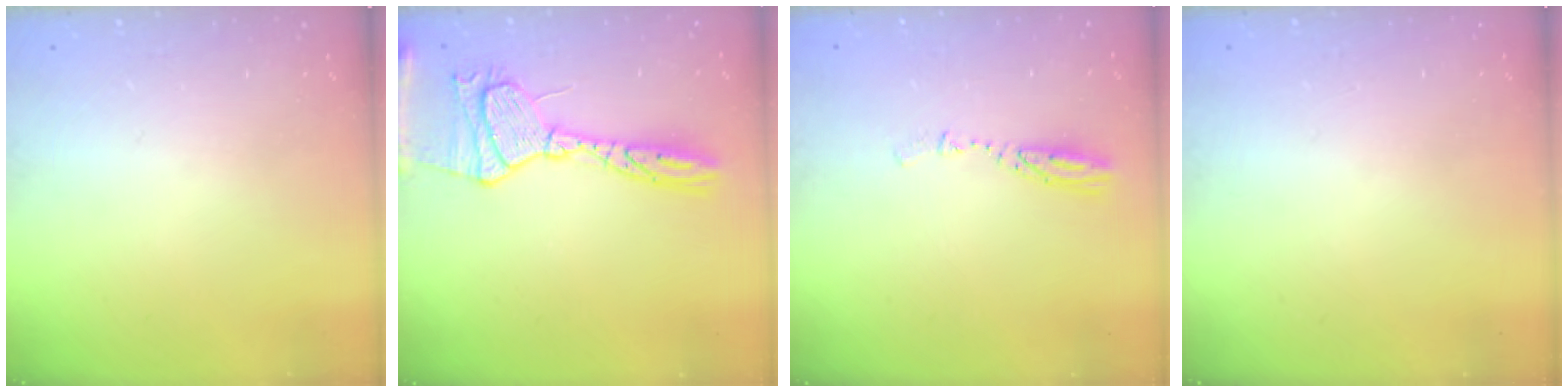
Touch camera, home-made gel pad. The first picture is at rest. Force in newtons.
{"total": 17.8, "press": 17.7, "slide": 1.5}
{"total": 3.6, "press": 3.5, "slide": 0.4}
{"total": 0.0}